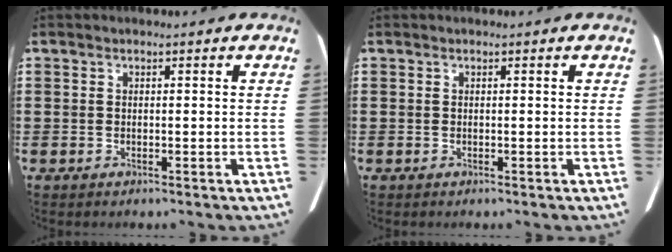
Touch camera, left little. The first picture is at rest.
{"total": 0.0}